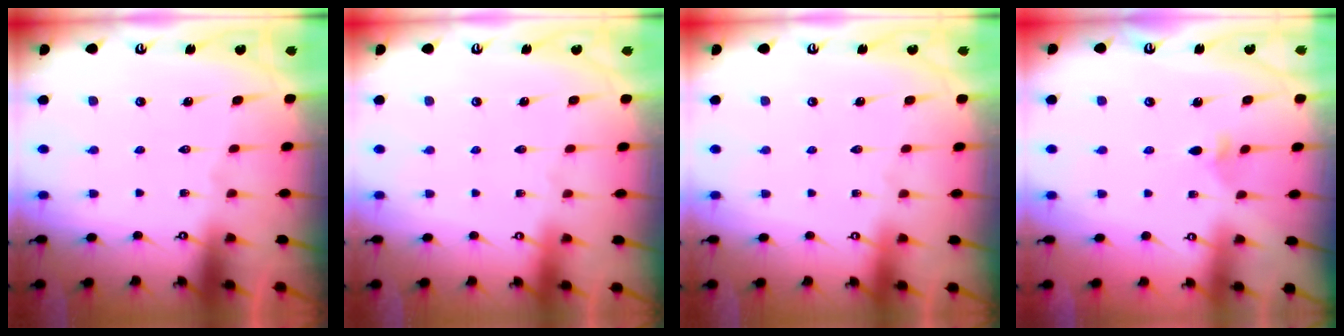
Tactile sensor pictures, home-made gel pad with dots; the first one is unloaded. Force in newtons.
{"total": 0.0}
{"total": 0.0}
{"total": 2.7, "press": 2.6, "slide": 0.7}